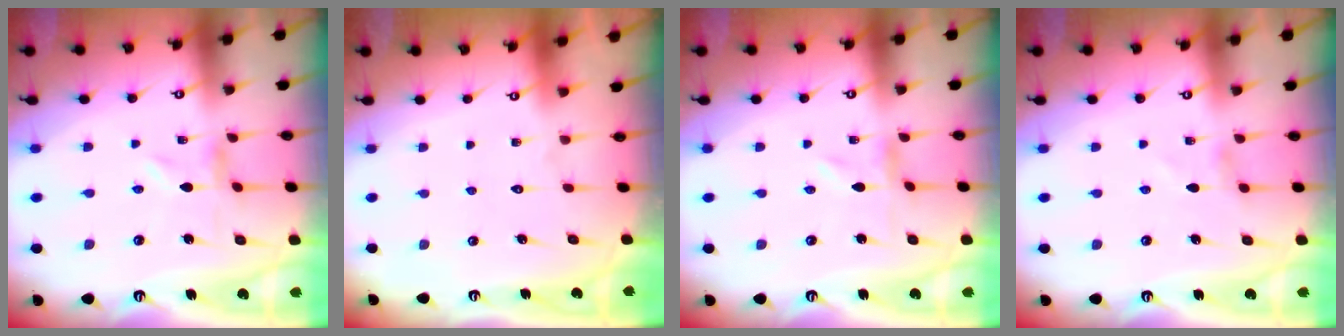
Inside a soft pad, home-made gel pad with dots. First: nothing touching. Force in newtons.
{"total": 1.6, "press": 1.6, "slide": 0.1}
{"total": 0.0}
{"total": 2.5, "press": 2.5, "slide": 0.4}